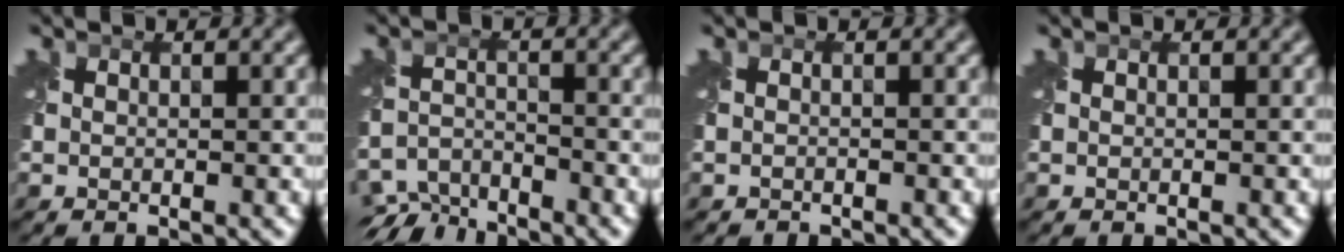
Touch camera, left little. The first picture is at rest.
{"total": 5.3, "force": [-4.9, 1.7, 0.9], "torque": [-0.011, -0.018, -0.092]}
{"total": 0.9, "force": [-0.9, 0.1, -0.1], "torque": [0.001, -0.010, -0.017]}
{"total": 0.0}